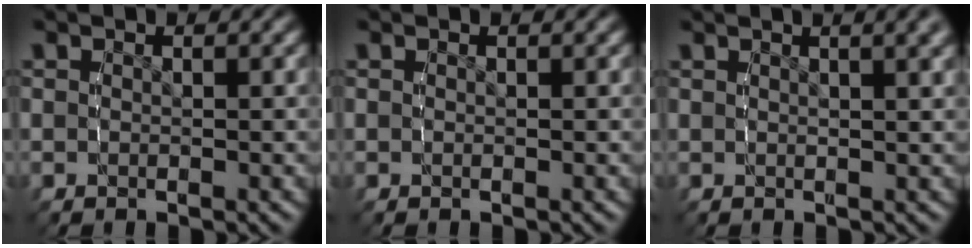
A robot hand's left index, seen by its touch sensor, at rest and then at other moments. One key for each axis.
{"total": 0.0}
{"total": 3.9, "fx": 2.3, "fy": 0.6, "fz": 3.1, "tx": -0.027, "ty": 0.017, "tz": 0.033}